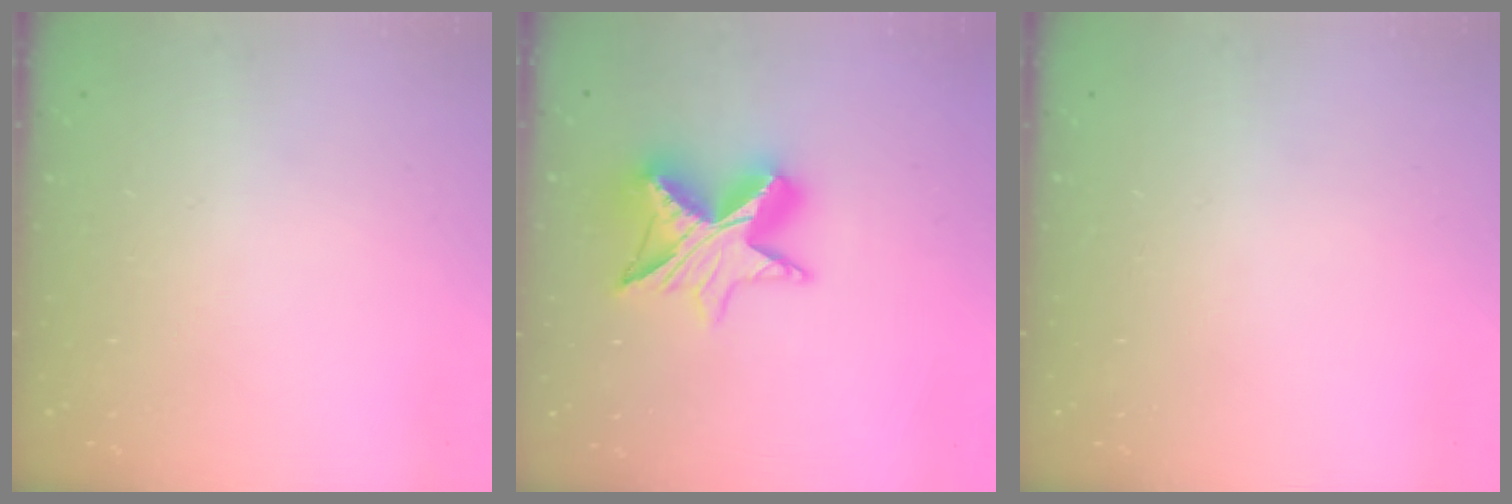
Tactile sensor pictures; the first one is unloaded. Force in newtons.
{"total": 12.1, "press": 12.0, "slide": 0.9}
{"total": 0.0}